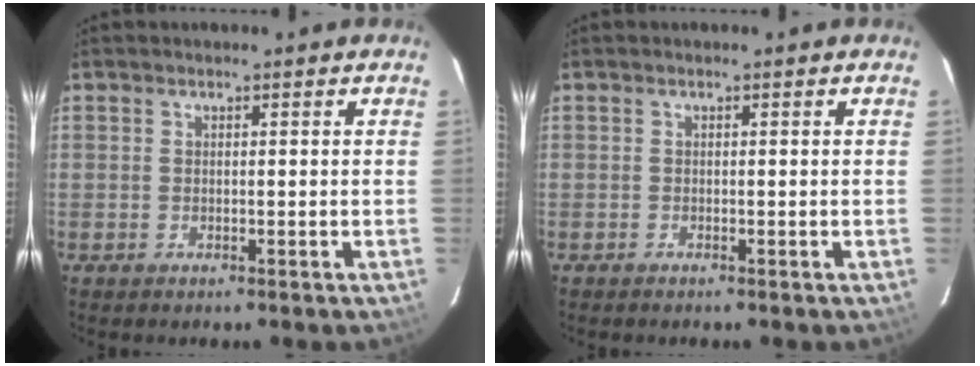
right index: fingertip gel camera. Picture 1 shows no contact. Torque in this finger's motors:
{"motor_torque": [0.17, -0.02, 0.00, 0.01]}